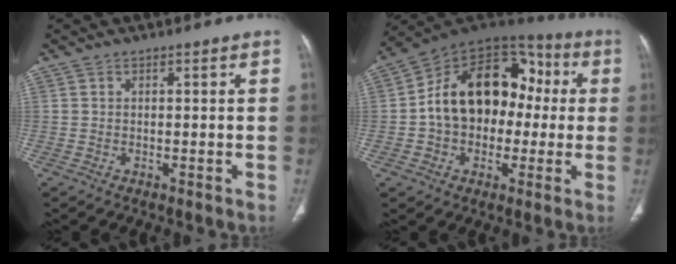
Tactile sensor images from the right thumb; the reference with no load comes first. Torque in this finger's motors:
{"motor_torque": [2.47, 2.54, 1.31, -1.16, 0.18]}